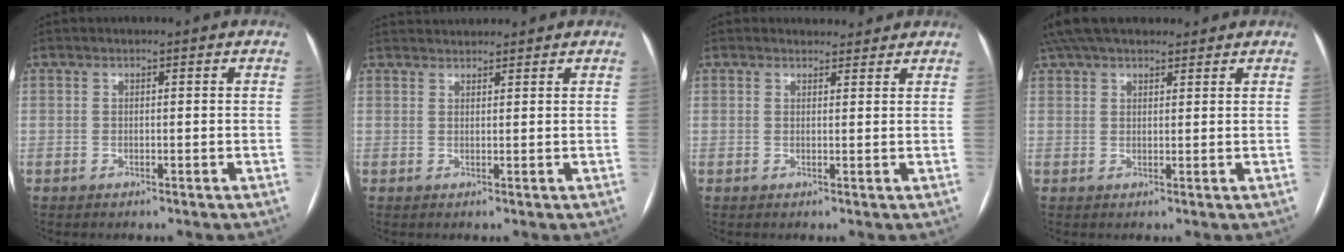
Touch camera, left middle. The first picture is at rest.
{"total": 3.1, "force": [3.1, 0.2, 0.2], "torque": [-0.007, 0.029, 0.056]}
{"total": 2.8, "force": [2.6, 1.0, 0.0], "torque": [-0.002, 0.008, 0.031]}
{"total": 11.1, "force": [9.2, 3.8, 4.8], "torque": [-0.077, 0.055, 0.151]}